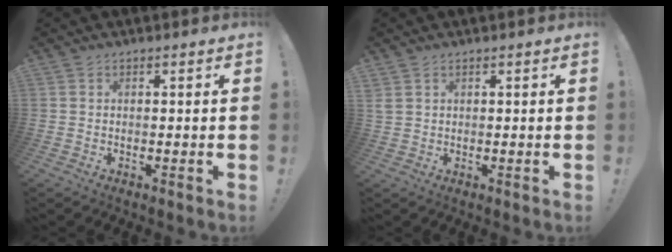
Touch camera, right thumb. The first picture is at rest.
{"total": 1.8, "force": [0.9, 1.2, 0.9], "torque": [-0.017, 0.001, 0.019]}